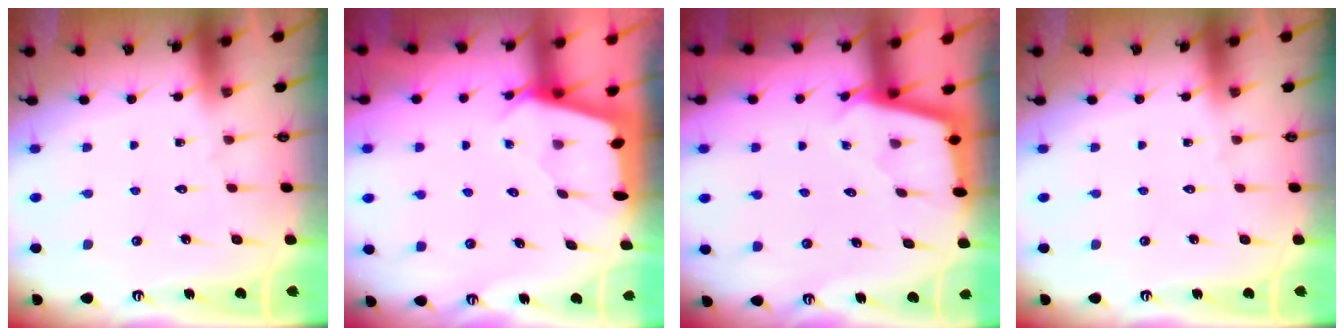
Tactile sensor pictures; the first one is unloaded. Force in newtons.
{"total": 2.6, "press": 2.6, "slide": 0.3}
{"total": 2.1, "press": 2.1, "slide": 0.2}
{"total": 0.0}